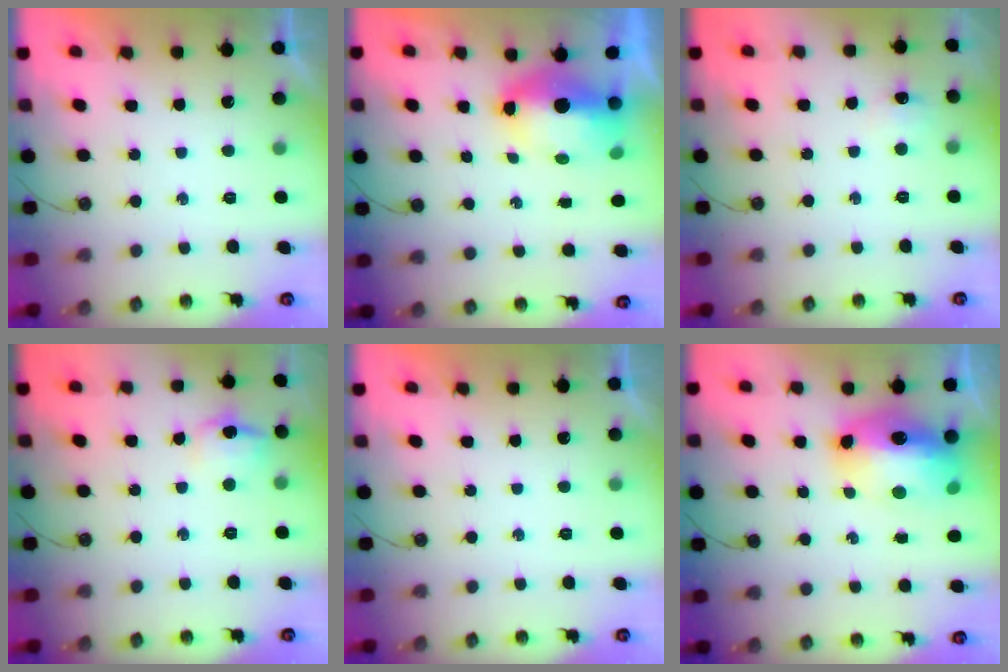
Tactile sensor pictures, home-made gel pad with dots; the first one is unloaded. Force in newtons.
{"total": 8.8, "press": 8.6, "slide": 1.6}
{"total": 6.6, "press": 6.6, "slide": 0.9}
{"total": 10.2, "press": 10.2, "slide": 0.9}
{"total": 0.0}
{"total": 16.2, "press": 16.1, "slide": 1.6}